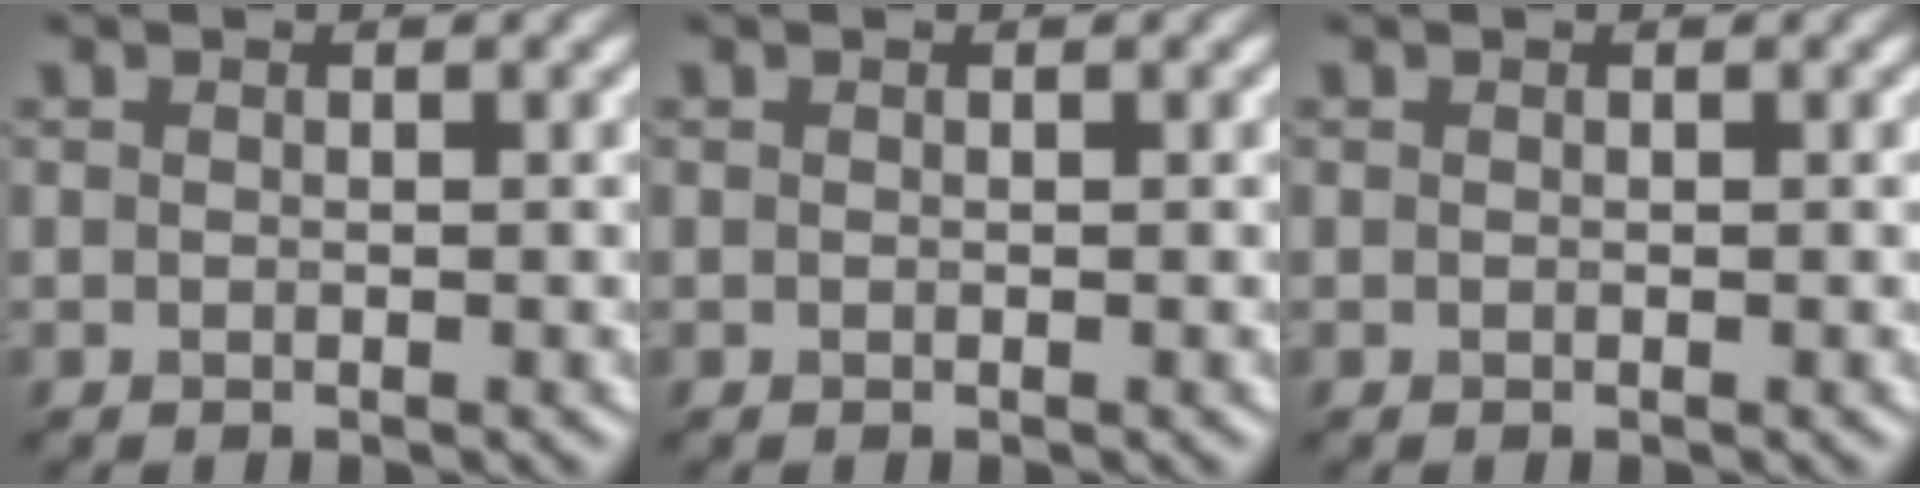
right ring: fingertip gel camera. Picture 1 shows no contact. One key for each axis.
{"total": 0.0}
{"total": 0.0}